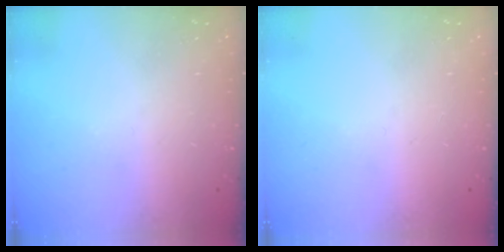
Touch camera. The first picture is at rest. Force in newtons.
{"total": 0.0}